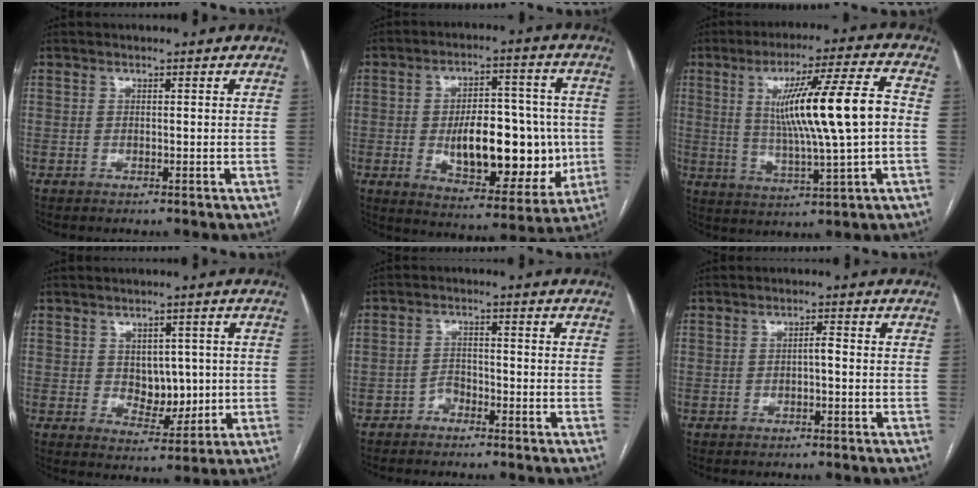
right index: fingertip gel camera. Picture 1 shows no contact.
{"total": 17.3, "force": [-1.8, 8.0, 15.2], "torque": [-0.222, 0.013, -0.013]}
{"total": 14.8, "force": [1.2, 0.1, 14.8], "torque": [-0.251, 0.007, 0.024]}
{"total": 6.0, "force": [0.5, 3.9, 4.5], "torque": [-0.060, 0.001, 0.021]}
{"total": 2.2, "force": [-1.8, 1.1, 0.6], "torque": [-0.006, 0.005, -0.033]}
{"total": 1.3, "force": [-0.4, 0.2, 1.2], "torque": [-0.018, 0.003, -0.007]}